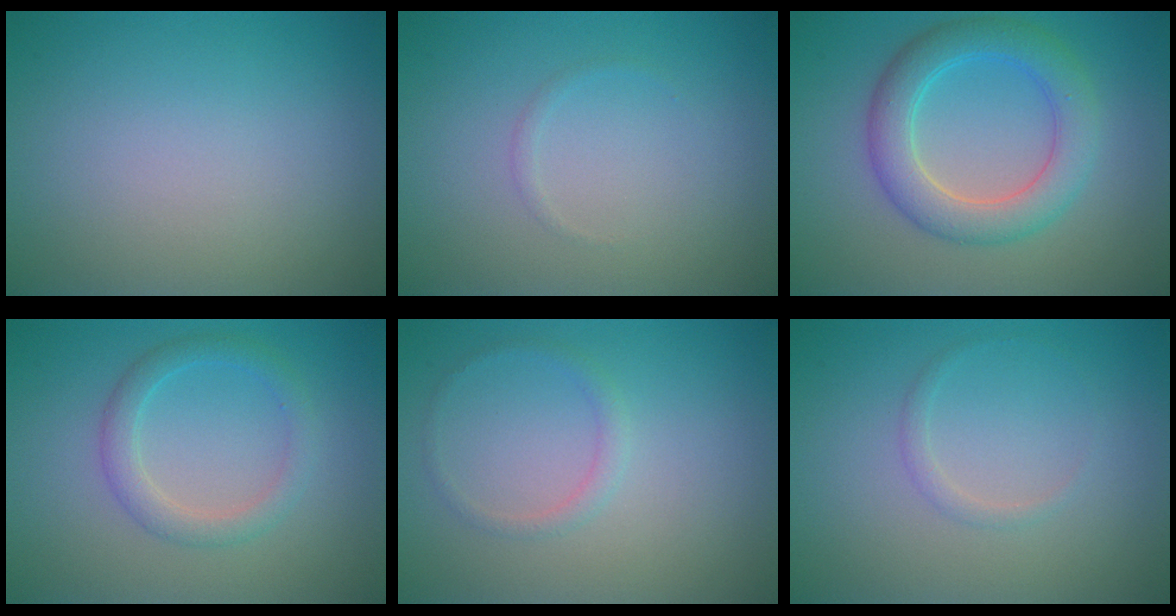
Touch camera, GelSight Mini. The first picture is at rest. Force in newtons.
{"total": 0.5, "press": 0.5, "slide": 0.0}
{"total": 5.2, "press": 5.2, "slide": 0.2}
{"total": 2.4, "press": 2.4, "slide": 0.2}
{"total": 1.0, "press": 1.0, "slide": 0.1}
{"total": 1.0, "press": 1.0, "slide": 0.1}